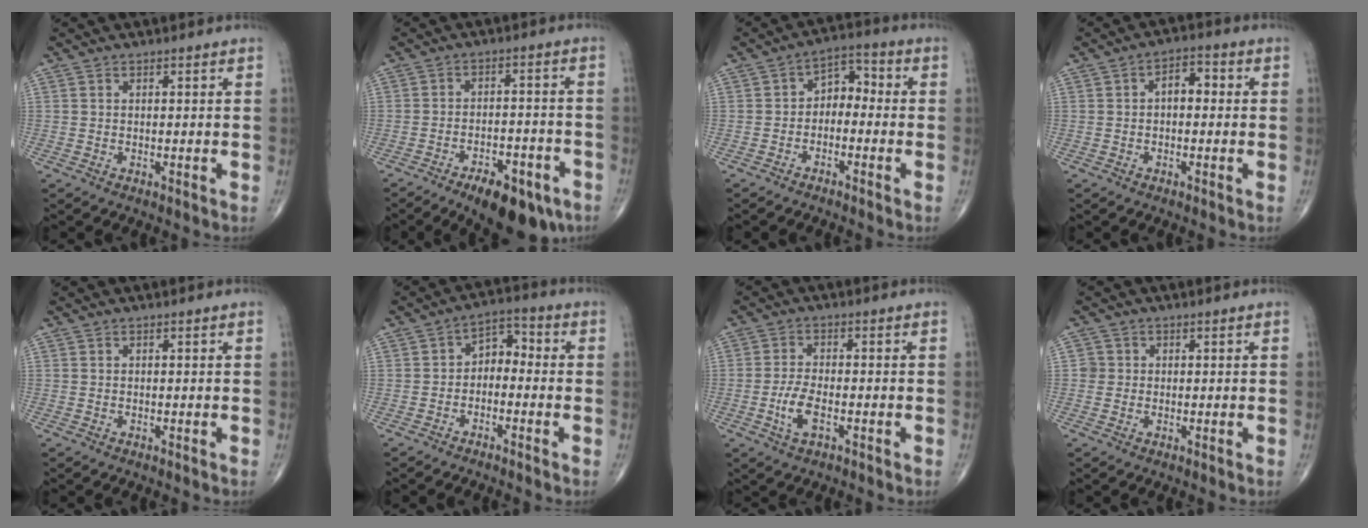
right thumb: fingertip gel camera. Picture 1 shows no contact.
{"total": 13.1, "force": [-8.2, 5.7, 8.5], "torque": [-0.100, 0.042, -0.114]}
{"total": 5.5, "force": [-1.4, 3.8, 3.7], "torque": [-0.035, 0.038, -0.040]}
{"total": 4.3, "force": [0.1, 2.6, 3.4], "torque": [-0.037, 0.017, -0.010]}
{"total": 0.0}
{"total": 5.3, "force": [-1.4, 3.7, 3.6], "torque": [-0.038, 0.038, -0.039]}
{"total": 5.1, "force": [-1.8, 2.2, 4.2], "torque": [-0.089, 0.008, -0.033]}
{"total": 1.7, "force": [0.0, 1.7, 0.1], "torque": [0.009, 0.006, -0.003]}